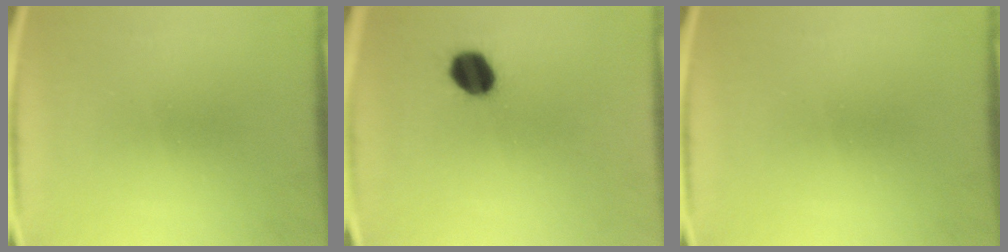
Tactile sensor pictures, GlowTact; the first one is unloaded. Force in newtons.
{"total": 7.6}
{"total": 0.0}